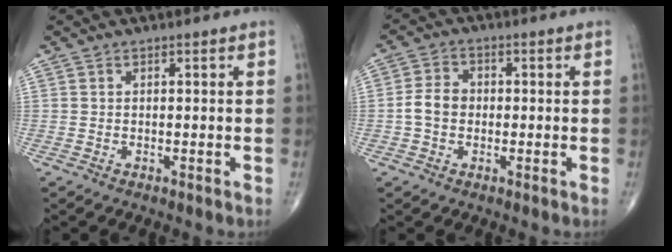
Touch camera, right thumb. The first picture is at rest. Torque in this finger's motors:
{"motor_torque": [1.06, 0.93, 0.53, -0.24, 0.02]}